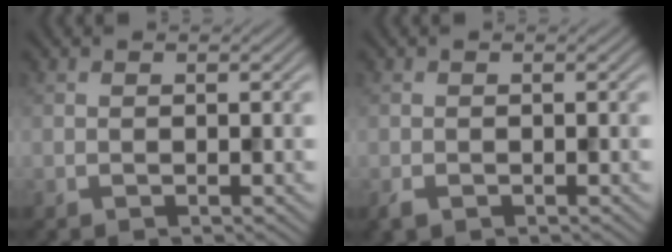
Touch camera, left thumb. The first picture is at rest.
{"total": 1.2, "force": [-0.5, 0.9, 0.5], "torque": [-0.015, -0.007, -0.011]}